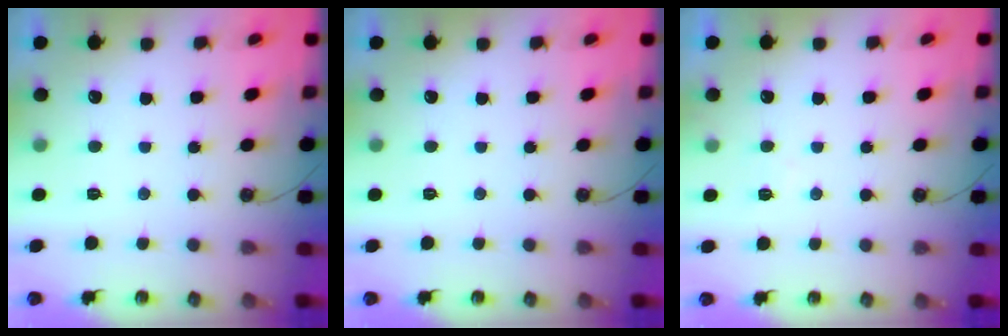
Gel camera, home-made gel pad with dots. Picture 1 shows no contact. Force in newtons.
{"total": 0.0}
{"total": 4.1, "press": 4.1, "slide": 0.7}